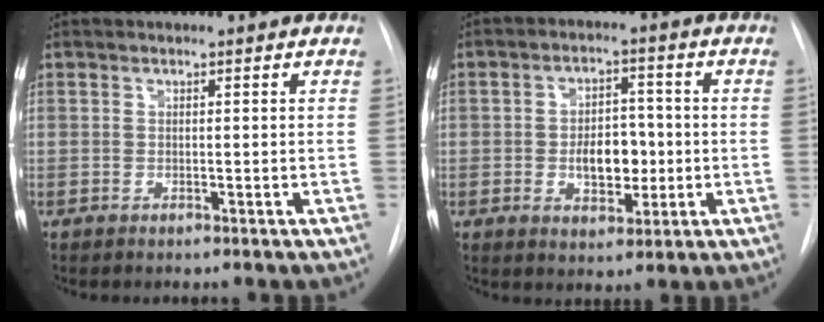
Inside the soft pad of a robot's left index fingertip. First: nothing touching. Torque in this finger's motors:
{"motor_torque": [1.40, 0.05, 0.55, 0.13]}